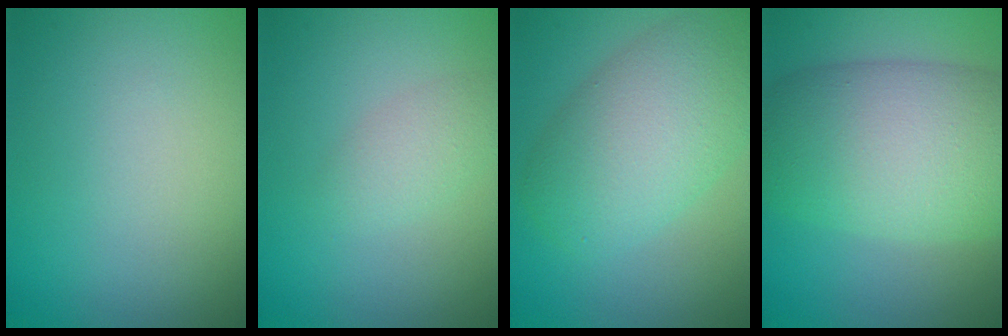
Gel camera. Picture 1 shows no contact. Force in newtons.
{"total": 1.8, "press": 1.8, "slide": 0.1}
{"total": 7.6, "press": 7.6, "slide": 0.3}
{"total": 11.0, "press": 11.0, "slide": 0.5}